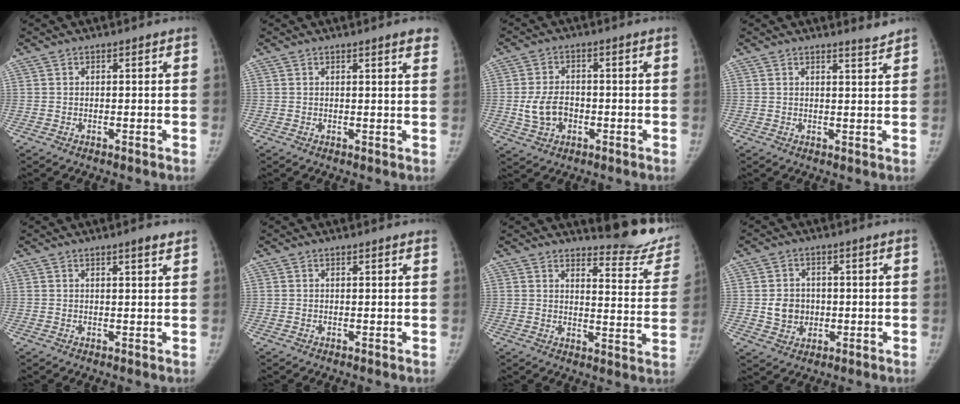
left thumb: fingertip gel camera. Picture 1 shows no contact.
{"total": 4.0, "force": [3.0, 0.4, 2.7], "torque": [-0.021, -0.006, 0.028]}
{"total": 6.5, "force": [-1.2, 4.7, 4.3], "torque": [-0.076, 0.012, -0.020]}
{"total": 2.1, "force": [2.0, -0.2, 0.5], "torque": [-0.003, -0.023, 0.030]}
{"total": 2.5, "force": [1.8, 0.2, 1.7], "torque": [-0.025, -0.010, 0.025]}
{"total": 1.2, "force": [1.1, 0.0, 0.5], "torque": [-0.009, 0.000, 0.013]}
{"total": 14.0, "force": [13.4, 2.8, 3.0], "torque": [-0.002, -0.148, 0.145]}
{"total": 5.7, "force": [-0.1, 5.1, 2.6], "torque": [-0.021, 0.002, 0.003]}